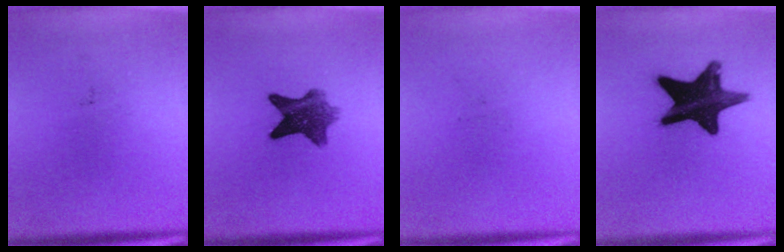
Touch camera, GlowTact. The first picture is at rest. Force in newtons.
{"total": 7.9}
{"total": 0.0}
{"total": 16.0}